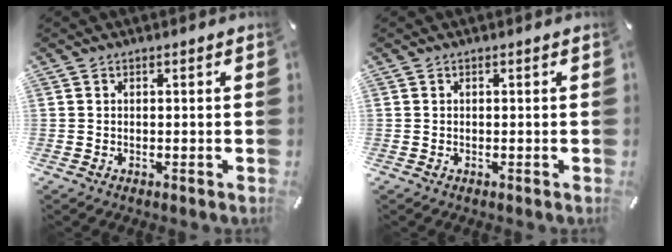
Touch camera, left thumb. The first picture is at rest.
{"total": 0.0}